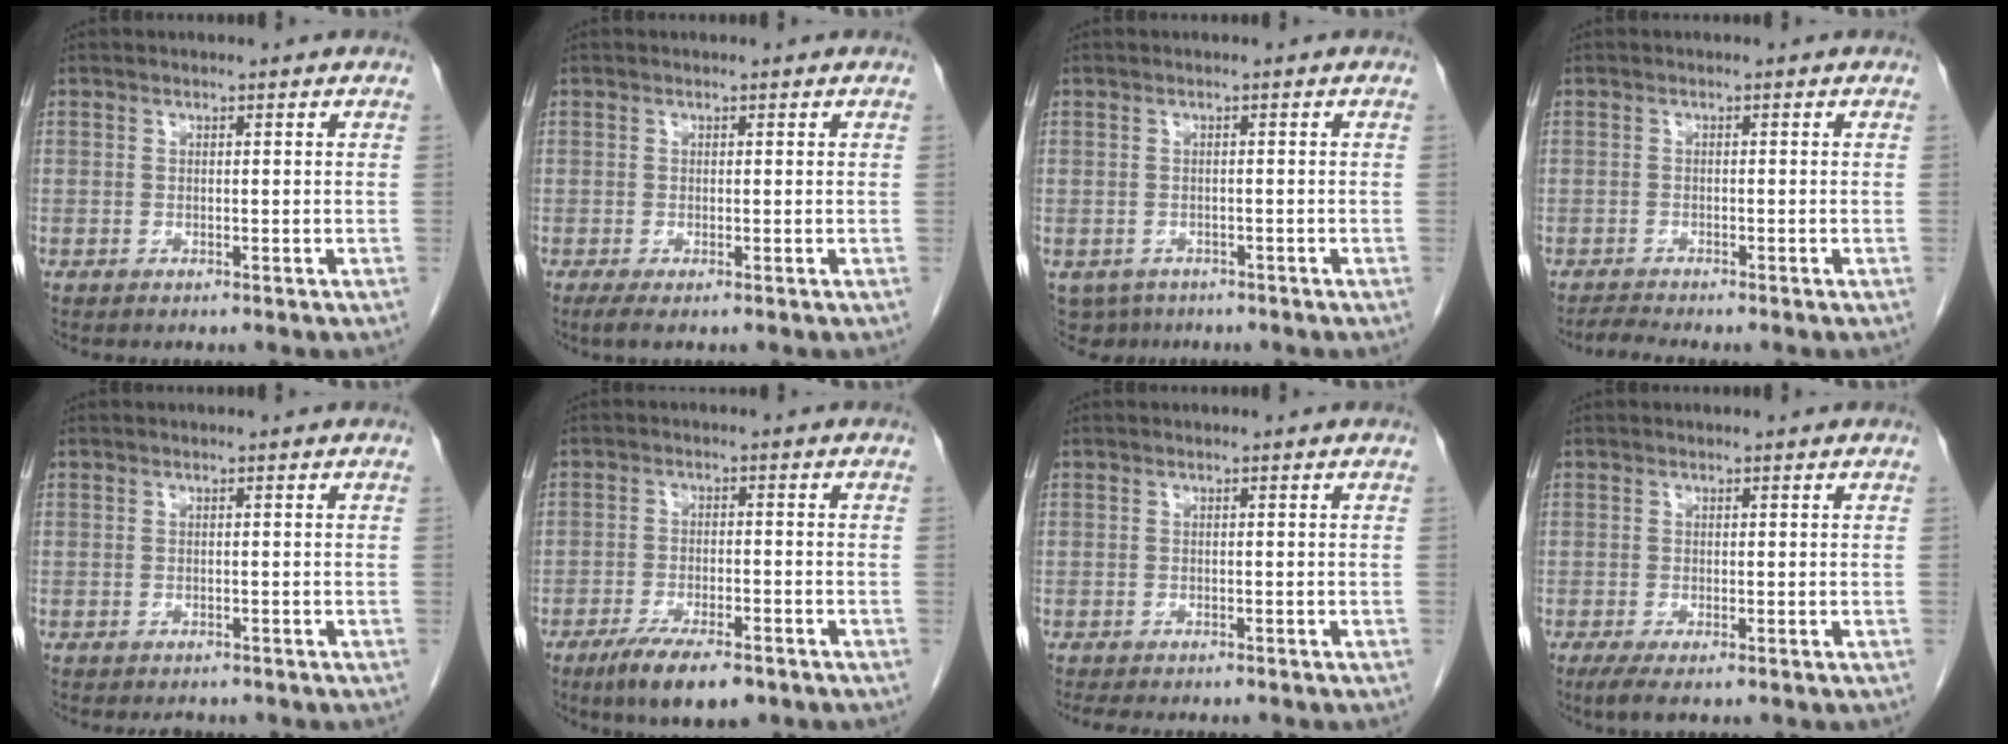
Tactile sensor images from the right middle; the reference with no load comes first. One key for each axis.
{"total": 1.4, "fx": -0.9, "fy": 0.1, "fz": 1.1, "tx": -0.028, "ty": -0.007, "tz": -0.017}
{"total": 4.1, "fx": -3.0, "fy": 2.8, "fz": 0.6, "tx": -0.005, "ty": 0.000, "tz": -0.043}
{"total": 1.7, "fx": -1.6, "fy": -0.4, "fz": 0.3, "tx": -0.012, "ty": -0.009, "tz": -0.031}
{"total": 1.9, "fx": -1.7, "fy": 0.7, "fz": 0.4, "tx": -0.008, "ty": -0.003, "tz": -0.022}
{"total": 8.5, "fx": -5.9, "fy": 2.2, "fz": 5.7, "tx": -0.096, "ty": -0.013, "tz": -0.094}
{"total": 5.9, "fx": -5.1, "fy": 1.5, "fz": 2.7, "tx": -0.032, "ty": -0.008, "tz": -0.069}
{"total": 2.4, "fx": -1.4, "fy": 0.3, "fz": 1.8, "tx": -0.039, "ty": -0.010, "tz": -0.027}